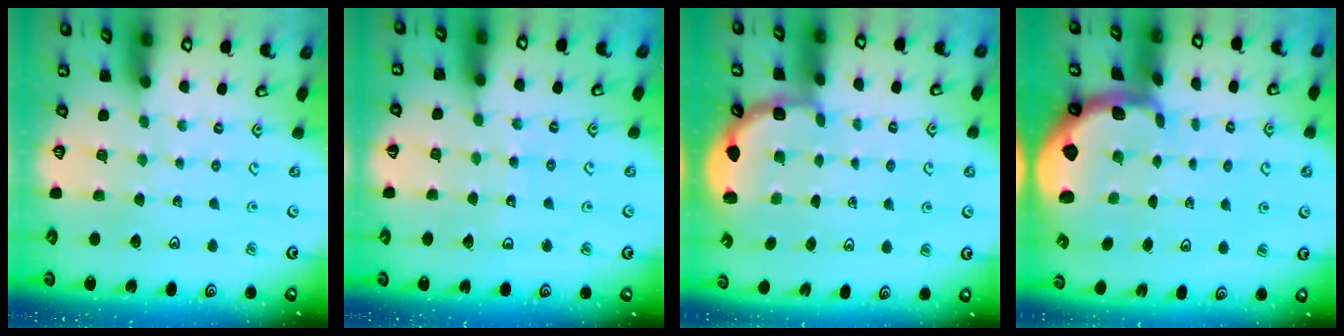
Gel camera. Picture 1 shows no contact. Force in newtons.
{"total": 5.8, "press": 5.8, "slide": 0.5}
{"total": 3.0, "press": 2.6, "slide": 1.5}
{"total": 1.7, "press": 1.7, "slide": 0.4}